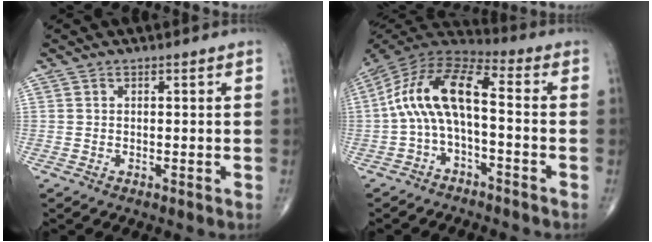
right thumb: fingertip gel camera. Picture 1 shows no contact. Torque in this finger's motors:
{"motor_torque": [0.42, 0.37, 1.41, -0.21, 0.47]}